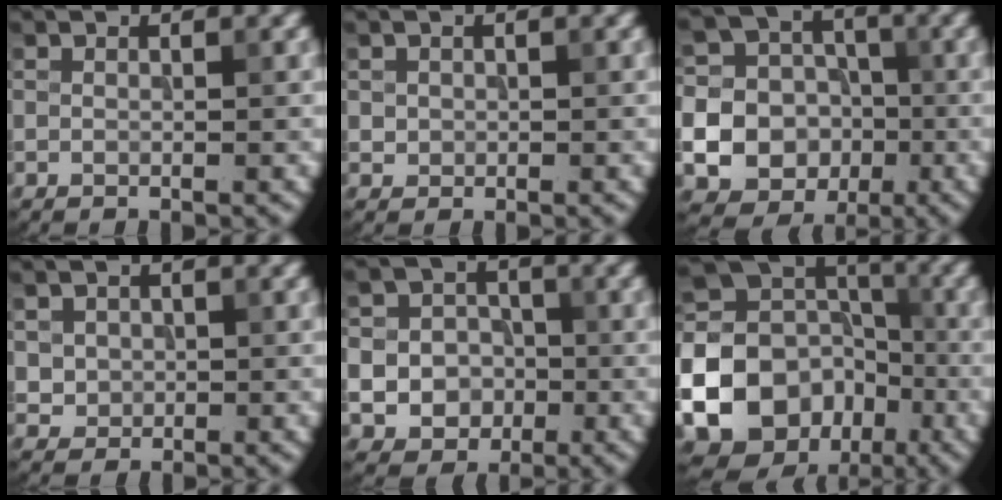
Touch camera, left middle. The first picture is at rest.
{"total": 0.9, "force": [0.1, 0.8, 0.2], "torque": [0.003, -0.004, 0.003]}
{"total": 22.0, "force": [-5.9, 20.7, 4.5], "torque": [-0.152, -0.038, -0.124]}
{"total": 1.7, "force": [0.1, 1.6, 0.4], "torque": [-0.002, -0.007, 0.008]}
{"total": 10.2, "force": [-2.3, 9.4, 3.0], "torque": [-0.075, -0.015, -0.057]}
{"total": 26.1, "force": [-10.1, 22.9, 7.4], "torque": [-0.175, -0.039, -0.204]}